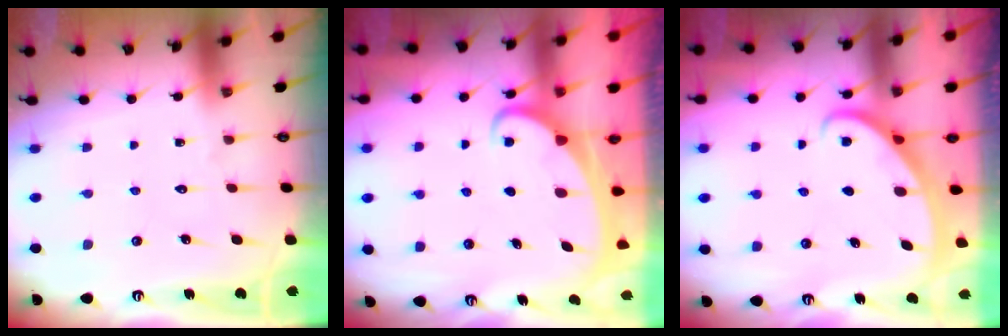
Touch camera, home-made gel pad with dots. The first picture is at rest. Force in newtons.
{"total": 2.2, "press": 2.2, "slide": 0.3}
{"total": 3.0, "press": 3.0, "slide": 0.1}